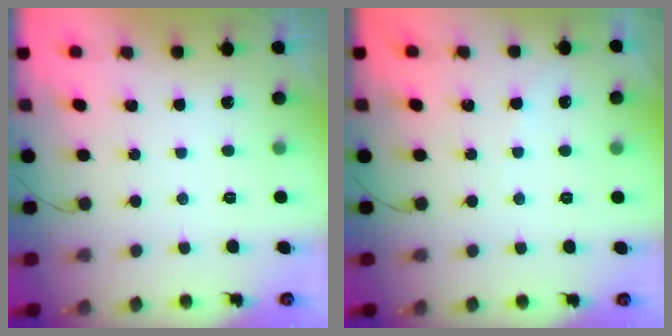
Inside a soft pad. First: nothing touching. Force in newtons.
{"total": 3.4, "press": 3.3, "slide": 0.6}